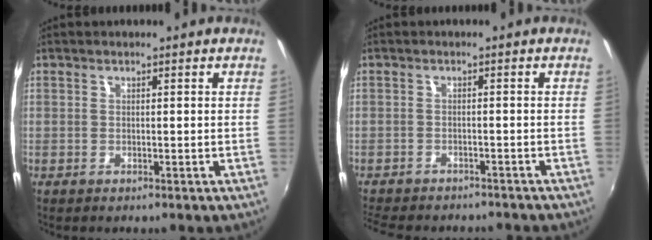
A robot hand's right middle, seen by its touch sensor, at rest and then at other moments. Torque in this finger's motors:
{"motor_torque": [1.03, -1.11, 0.46, 0.11]}